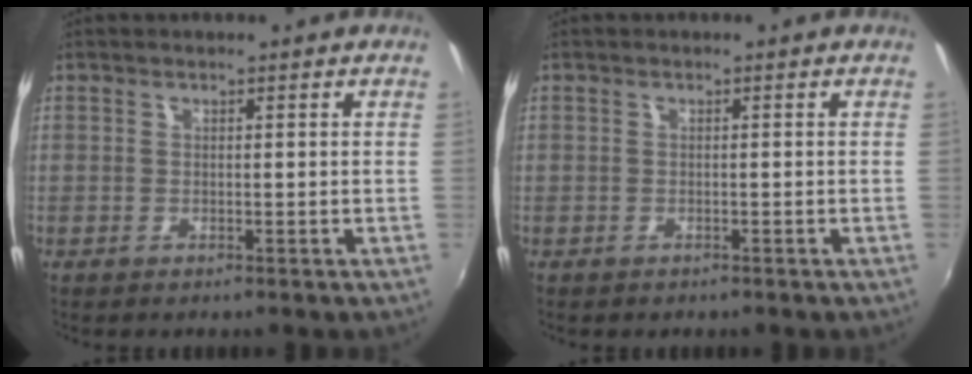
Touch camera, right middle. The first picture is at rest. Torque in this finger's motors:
{"motor_torque": [-0.74, -0.06, -0.40, -0.13]}